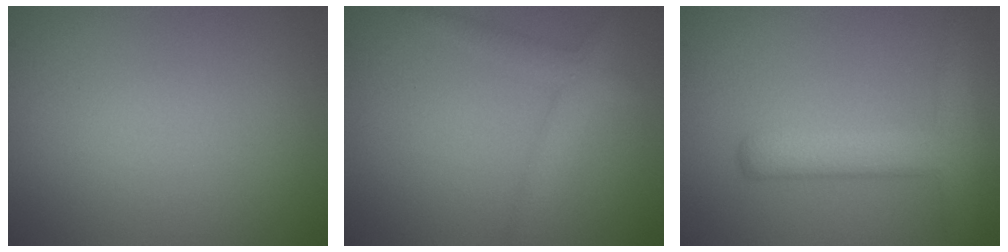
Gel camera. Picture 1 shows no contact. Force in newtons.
{"total": 2.5, "press": 2.5, "slide": 0.1}
{"total": 5.2, "press": 5.2, "slide": 0.2}